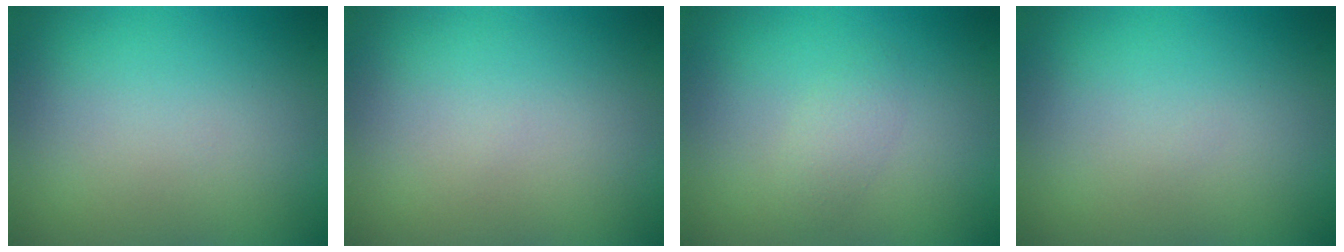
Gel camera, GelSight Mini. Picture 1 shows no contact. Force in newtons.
{"total": 0.0}
{"total": 1.5, "press": 1.5, "slide": 0.1}
{"total": 0.0}